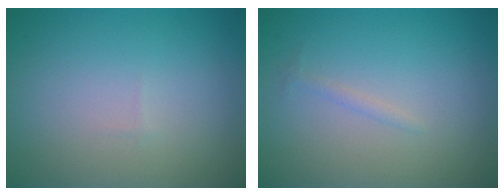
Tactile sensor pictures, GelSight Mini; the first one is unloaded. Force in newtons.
{"total": 0.6, "press": 0.6, "slide": 0.0}